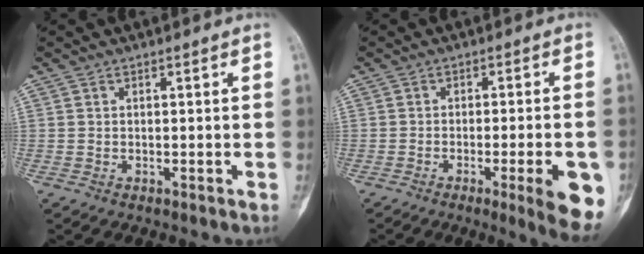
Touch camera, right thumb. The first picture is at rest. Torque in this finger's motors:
{"motor_torque": [-0.29, 0.29, 0.20, 0.29, -0.01]}